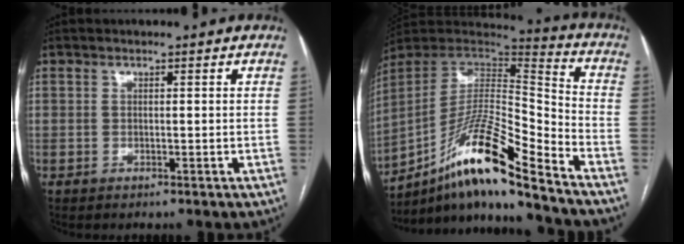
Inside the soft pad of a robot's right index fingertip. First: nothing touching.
{"total": 18.0, "force": [-12.6, 1.0, 12.9], "torque": [-0.255, 0.006, -0.225]}